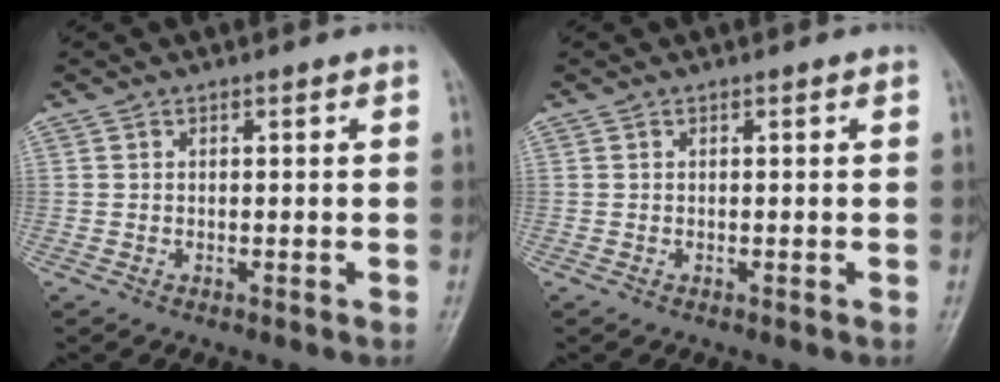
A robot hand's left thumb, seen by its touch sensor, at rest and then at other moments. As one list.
[{"total": 0.0}]